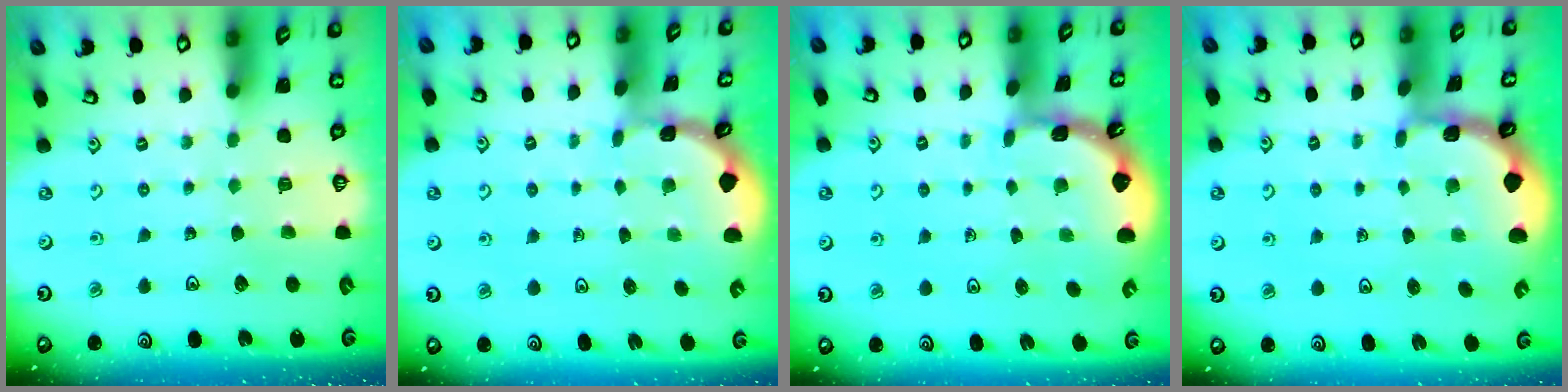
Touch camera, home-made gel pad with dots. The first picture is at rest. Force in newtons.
{"total": 0.7, "press": 0.7, "slide": 0.1}
{"total": 1.6, "press": 1.6, "slide": 0.1}
{"total": 1.3, "press": 1.3, "slide": 0.1}